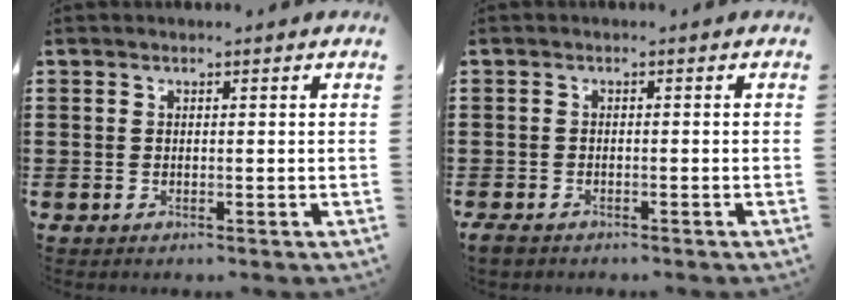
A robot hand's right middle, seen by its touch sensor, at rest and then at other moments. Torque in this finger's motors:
{"motor_torque": [-0.01, 0.14, 0.25, 0.09]}